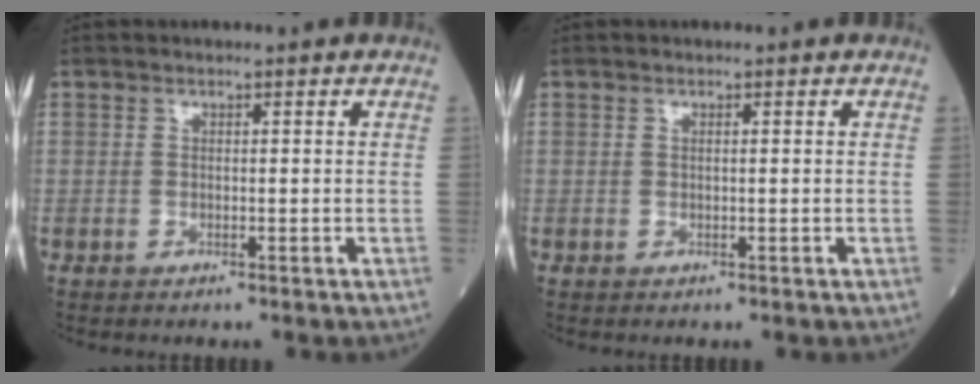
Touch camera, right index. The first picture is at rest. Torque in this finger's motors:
{"motor_torque": [0.01, 0.03, 0.03, 0.01]}